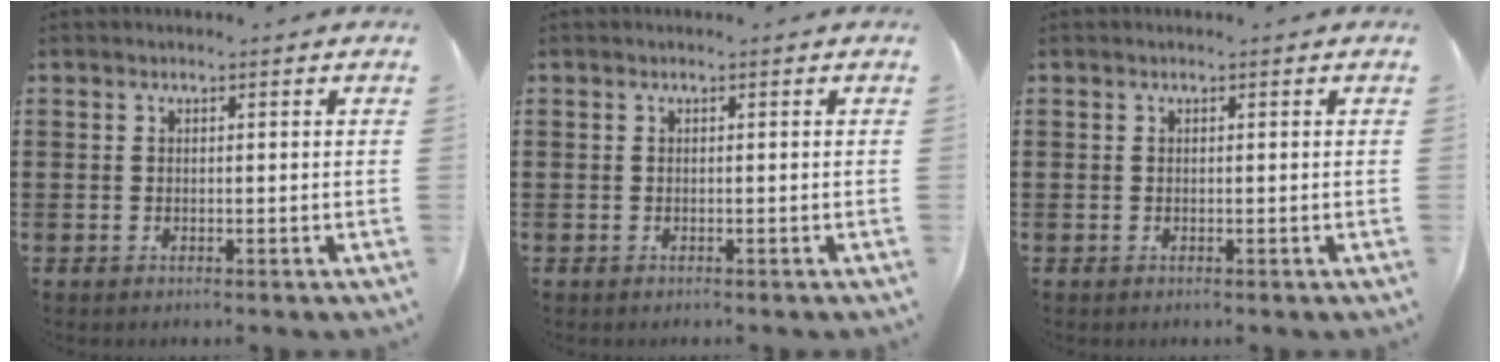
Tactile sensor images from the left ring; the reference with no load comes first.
{"total": 0.0}
{"total": 0.0}